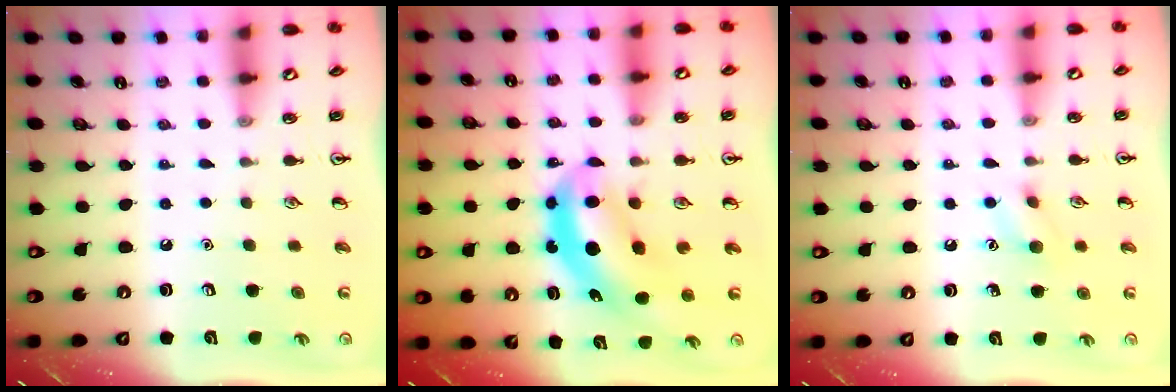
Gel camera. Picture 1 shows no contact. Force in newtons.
{"total": 6.9, "press": 6.6, "slide": 1.9}
{"total": 6.7, "press": 6.6, "slide": 1.3}